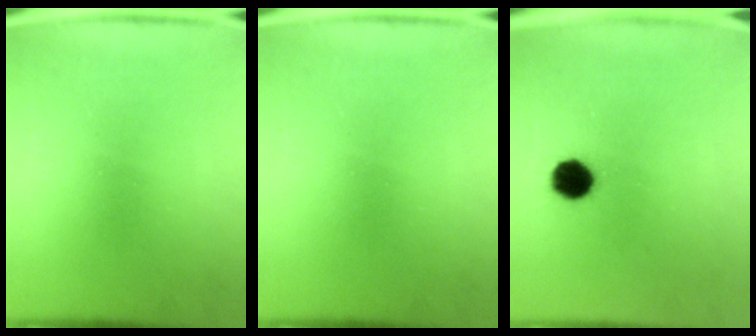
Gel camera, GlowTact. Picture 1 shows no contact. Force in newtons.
{"total": 0.0}
{"total": 6.9}